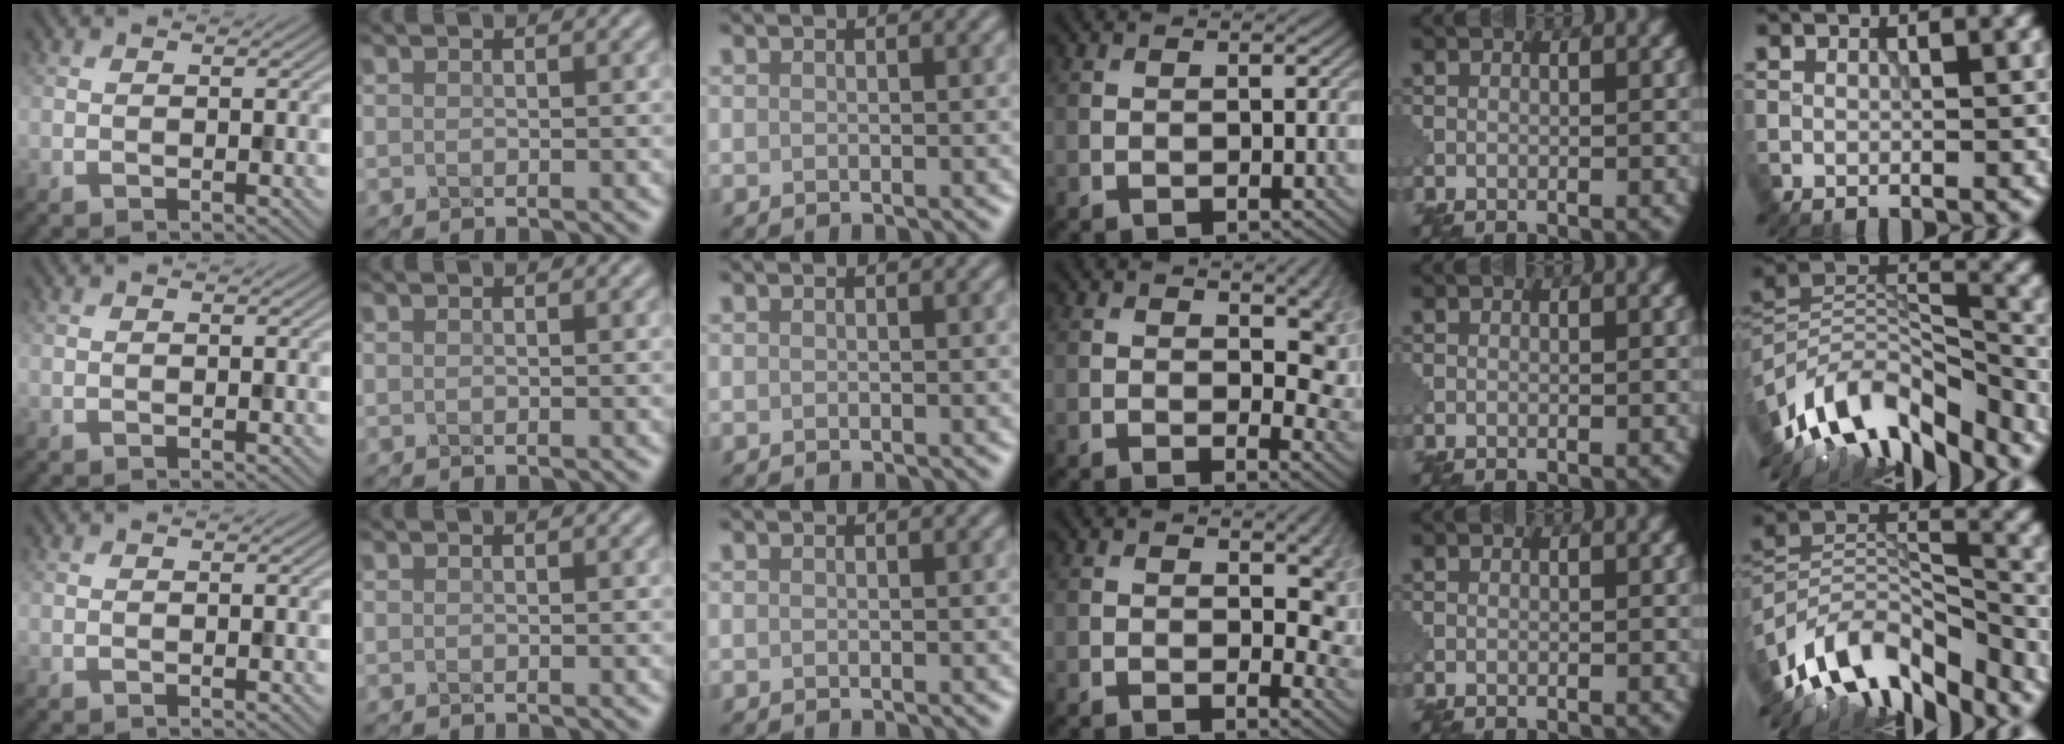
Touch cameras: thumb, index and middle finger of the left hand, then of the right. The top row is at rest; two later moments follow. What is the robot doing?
{"motion": "shake", "object": "medicine bottle"}